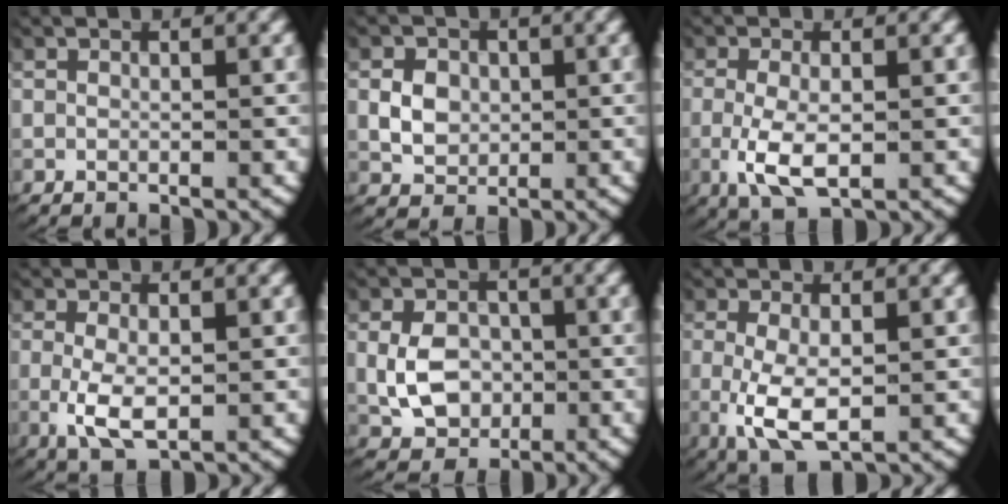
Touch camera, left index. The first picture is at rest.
{"total": 2.8, "force": [0.0, 2.4, 1.5], "torque": [-0.026, -0.008, 0.011]}
{"total": 4.5, "force": [-1.1, 2.2, 3.8], "torque": [-0.084, -0.013, -0.012]}
{"total": 4.3, "force": [-0.9, 2.3, 3.5], "torque": [-0.081, -0.015, -0.007]}
{"total": 4.7, "force": [-0.6, 3.9, 2.6], "torque": [-0.053, -0.016, -0.003]}
{"total": 5.8, "force": [-1.4, 3.1, 4.6], "torque": [-0.107, -0.021, -0.010]}